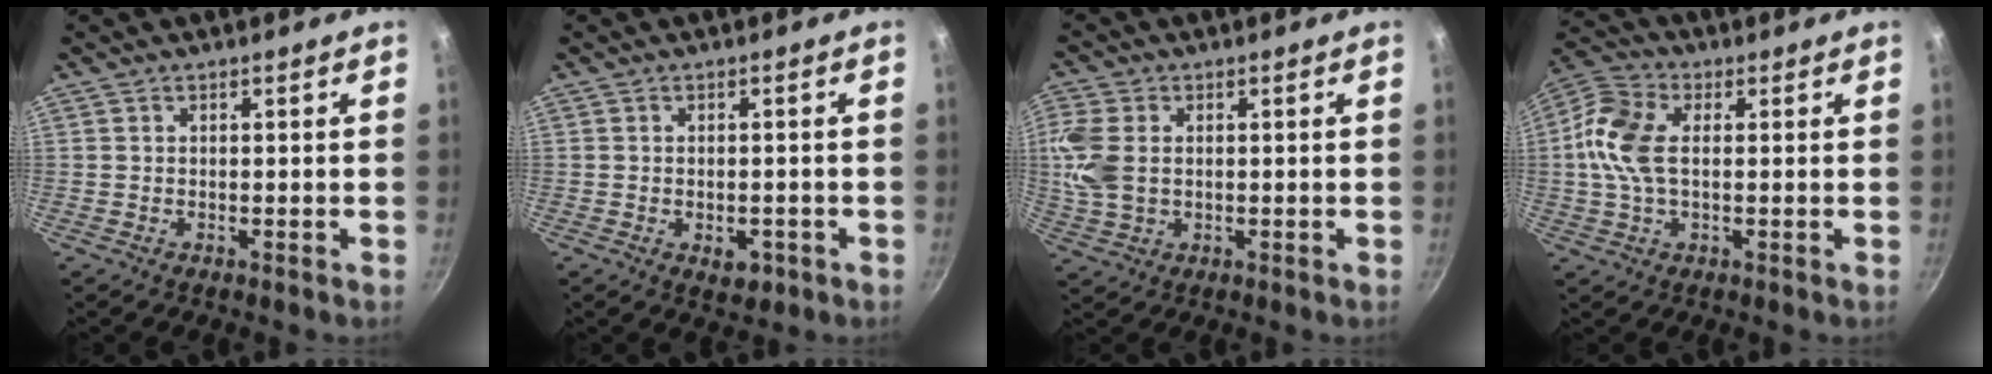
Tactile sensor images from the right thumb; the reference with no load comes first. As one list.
[{"total": 3.6, "force": [-1.3, 2.2, 2.5], "torque": [-0.025, 0.007, -0.012]}, {"total": 8.3, "force": [0.9, 5.8, 5.9], "torque": [-0.131, 0.002, 0.016]}, {"total": 10.9, "force": [0.8, 6.4, 8.8], "torque": [-0.179, 0.022, 0.001]}]